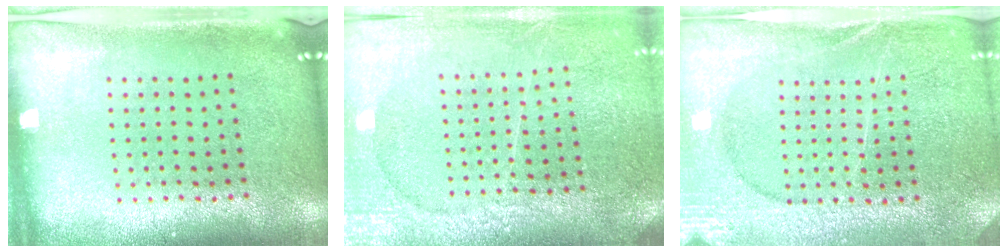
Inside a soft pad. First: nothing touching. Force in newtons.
{"total": 3.6, "press": 3.3, "slide": 1.4}
{"total": 3.4, "press": 3.4, "slide": 0.7}